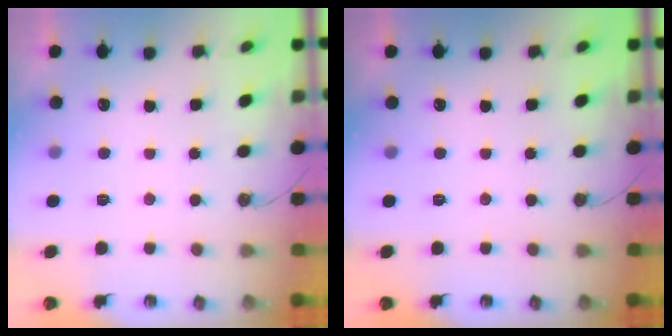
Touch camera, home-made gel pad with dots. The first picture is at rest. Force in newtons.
{"total": 0.0}